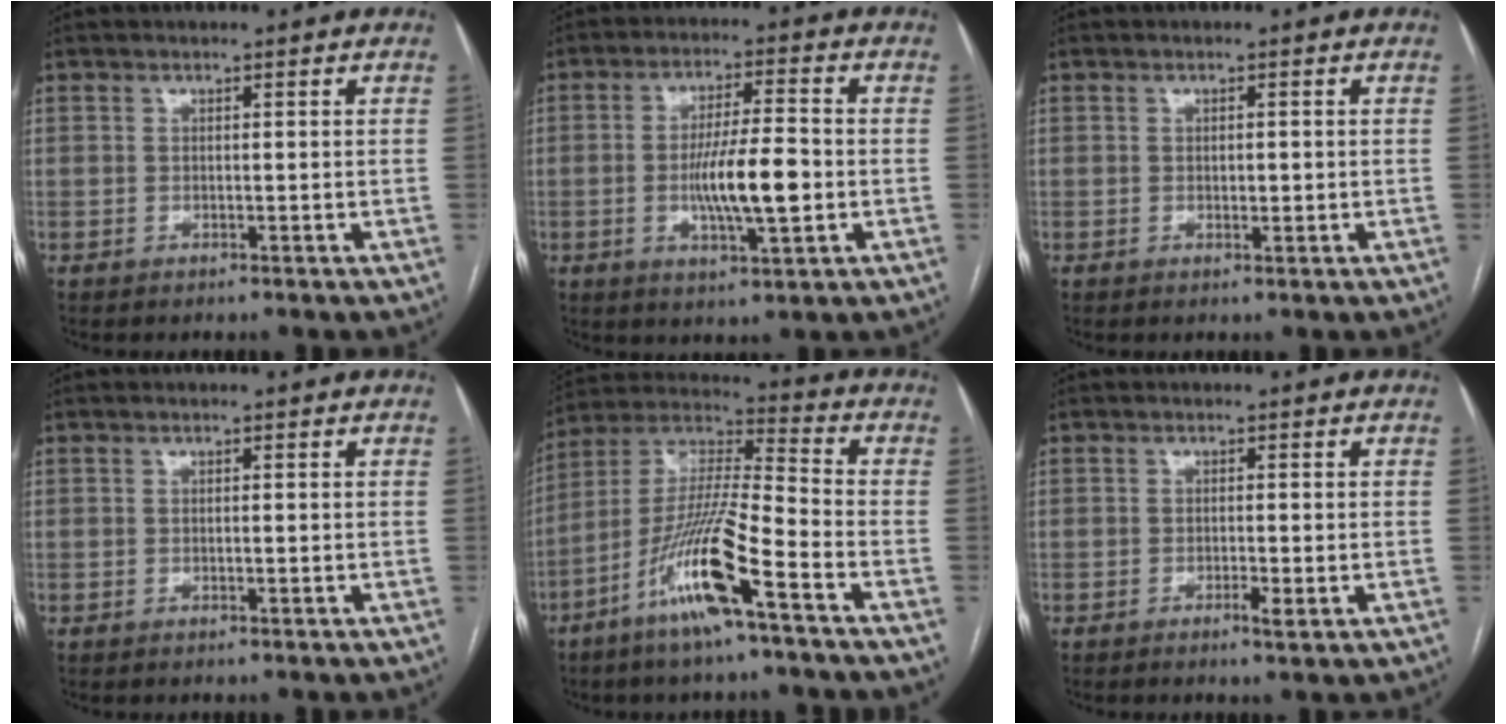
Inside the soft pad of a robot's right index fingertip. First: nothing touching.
{"total": 9.9, "force": [-1.7, 1.5, 9.6], "torque": [-0.175, -0.003, -0.029]}
{"total": 1.3, "force": [-0.1, 0.6, 1.2], "torque": [-0.019, 0.000, 0.001]}
{"total": 0.5, "force": [-0.1, 0.1, 0.5], "torque": [-0.010, 0.000, 0.000]}
{"total": 15.2, "force": [-7.7, 0.6, 13.1], "torque": [-0.265, -0.013, -0.150]}
{"total": 2.0, "force": [-0.8, 0.4, 1.8], "torque": [-0.028, -0.001, -0.012]}